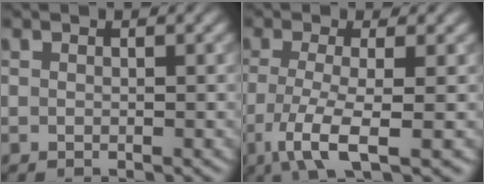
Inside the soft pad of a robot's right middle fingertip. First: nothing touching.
{"total": 5.5, "force": [-1.8, 1.4, 5.0], "torque": [-0.098, -0.015, -0.039]}